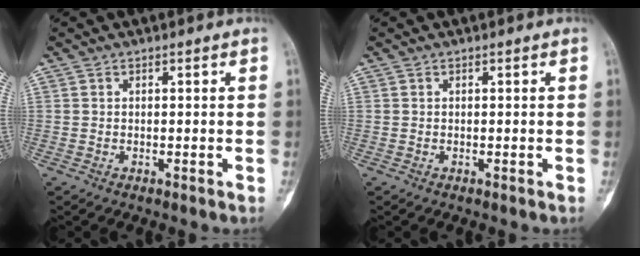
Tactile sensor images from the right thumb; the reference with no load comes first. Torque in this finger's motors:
{"motor_torque": [0.00, 0.00, -0.04, -0.04, 0.00]}